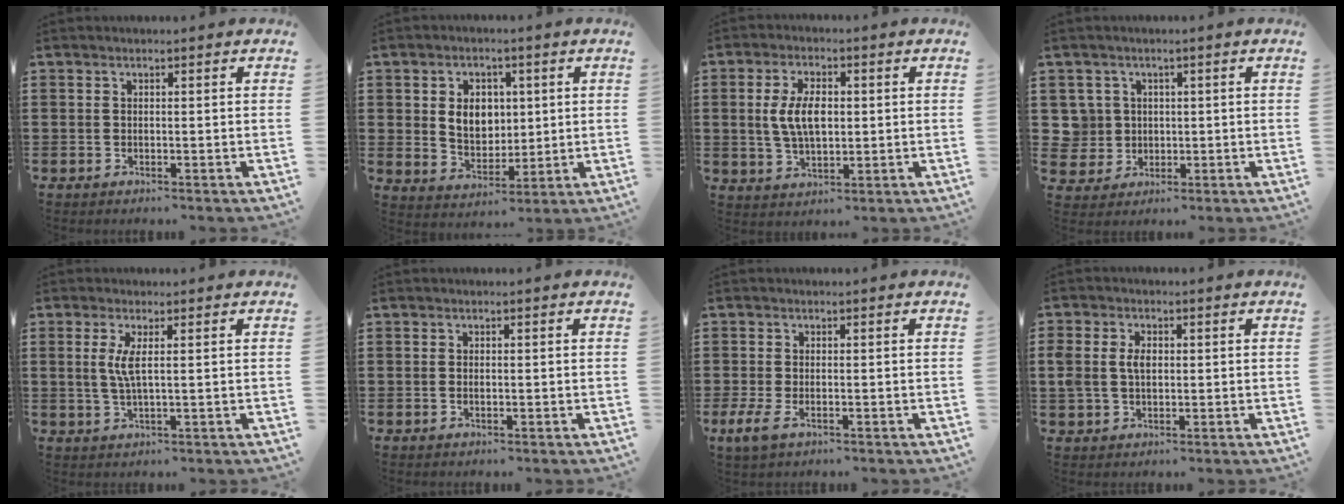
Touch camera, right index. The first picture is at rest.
{"total": 6.1, "force": [1.0, 4.7, 3.7], "torque": [-0.070, 0.008, 0.013]}
{"total": 6.4, "force": [0.5, 3.3, 5.5], "torque": [-0.116, 0.003, 0.001]}
{"total": 4.1, "force": [0.7, 4.0, 0.6], "torque": [-0.033, 0.013, 0.012]}
{"total": 3.5, "force": [0.6, 0.2, 3.4], "torque": [-0.075, -0.006, 0.006]}
{"total": 0.7, "force": [-0.2, 0.2, 0.7], "torque": [-0.015, -0.004, -0.002]}
{"total": 2.6, "force": [-0.9, 1.0, 2.2], "torque": [-0.061, -0.010, -0.022]}
{"total": 3.6, "force": [0.3, 2.5, 2.6], "torque": [-0.064, 0.009, 0.002]}